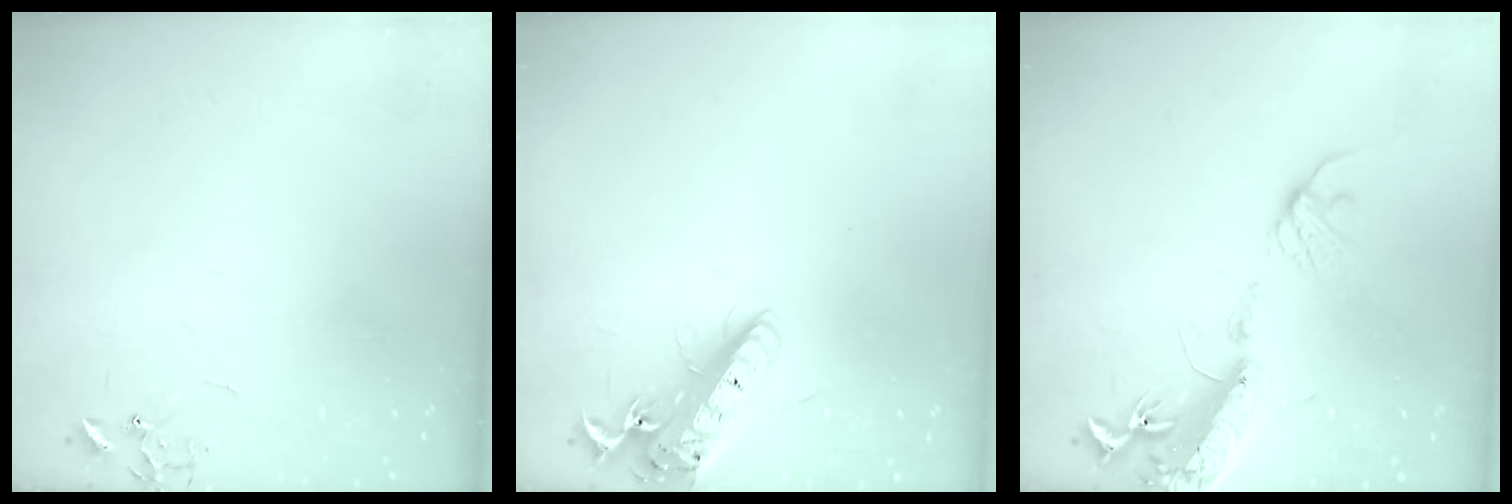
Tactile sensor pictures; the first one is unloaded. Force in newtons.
{"total": 16.4, "press": 16.0, "slide": 3.4}
{"total": 17.9, "press": 17.4, "slide": 4.2}